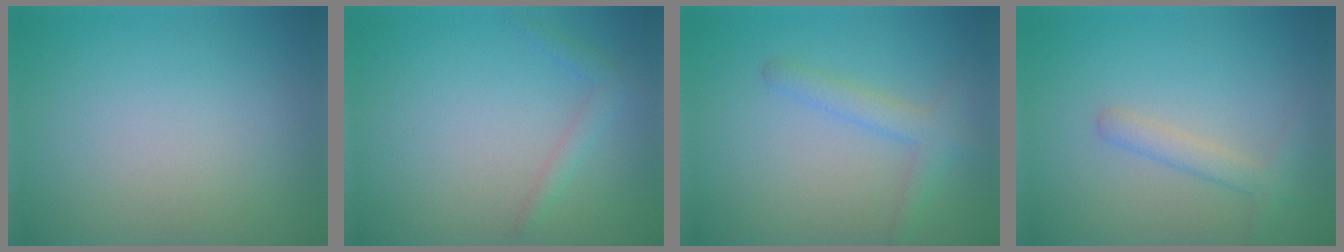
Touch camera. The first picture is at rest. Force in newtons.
{"total": 1.4, "press": 1.4, "slide": 0.1}
{"total": 2.4, "press": 2.4, "slide": 0.1}
{"total": 2.0, "press": 2.0, "slide": 0.0}